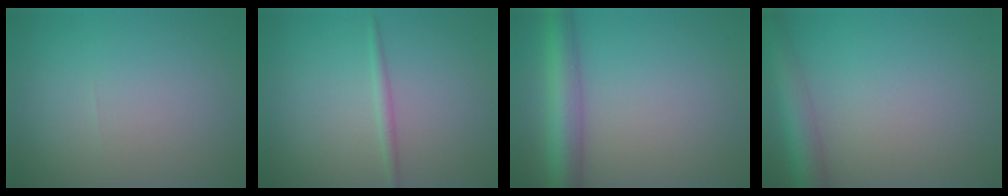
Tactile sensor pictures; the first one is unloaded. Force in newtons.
{"total": 1.0, "press": 1.0, "slide": 0.0}
{"total": 5.1, "press": 5.1, "slide": 0.2}
{"total": 4.2, "press": 4.2, "slide": 0.2}